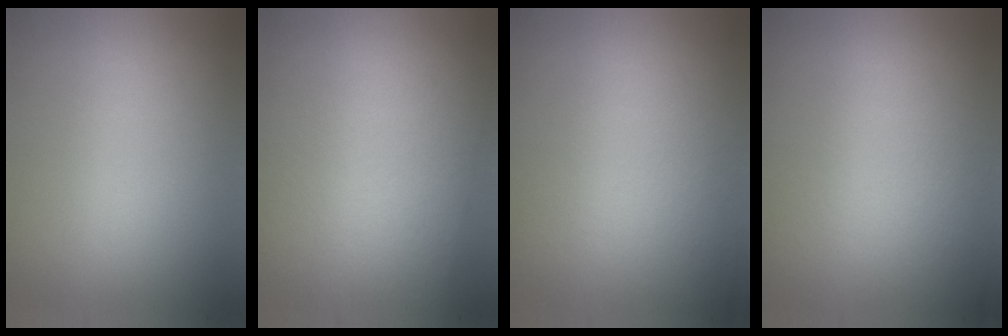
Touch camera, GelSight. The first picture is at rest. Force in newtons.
{"total": 2.8}
{"total": 2.7}
{"total": 2.7}